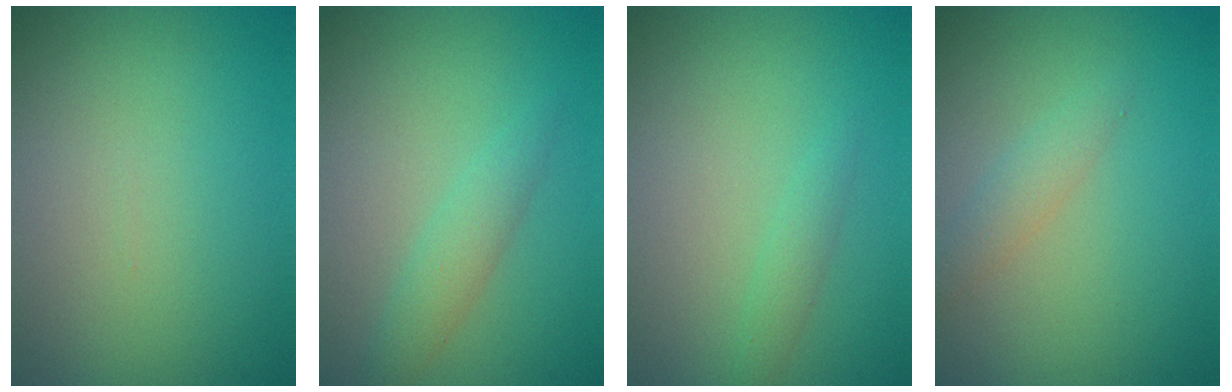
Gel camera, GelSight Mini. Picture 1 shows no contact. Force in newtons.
{"total": 2.0, "press": 2.0, "slide": 0.0}
{"total": 1.2, "press": 1.2, "slide": 0.1}
{"total": 1.5, "press": 1.5, "slide": 0.0}